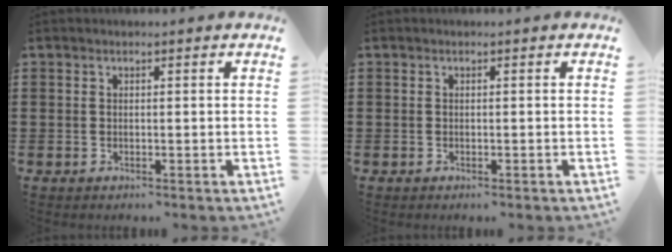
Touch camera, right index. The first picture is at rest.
{"total": 0.0}